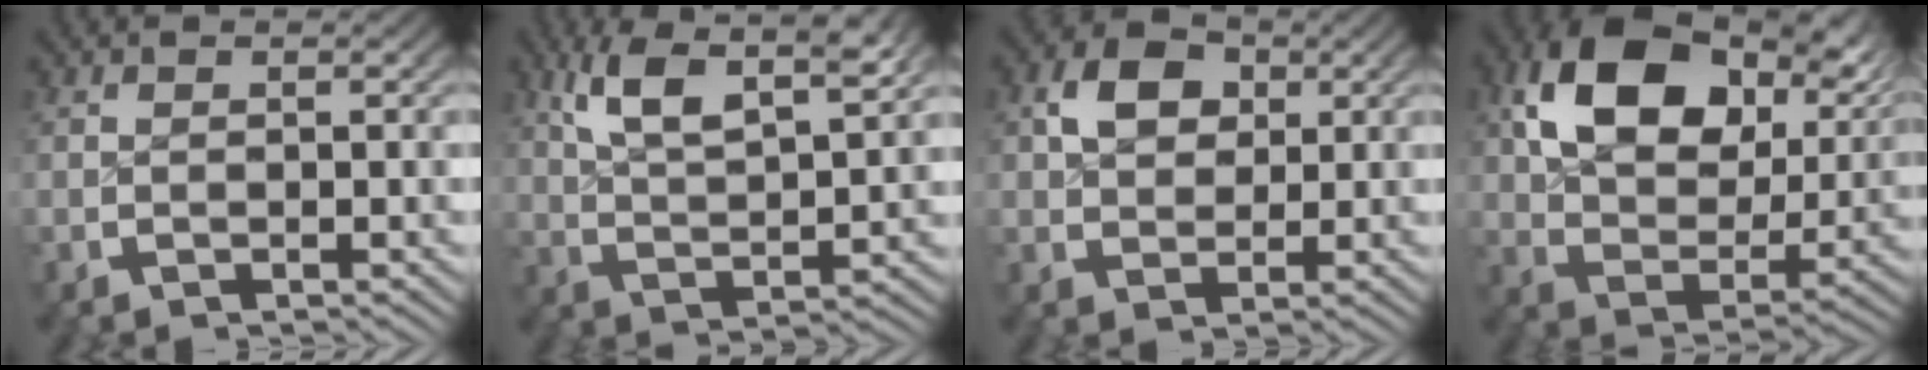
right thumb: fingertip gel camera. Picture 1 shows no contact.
{"total": 8.0, "force": [3.8, 4.0, 5.8], "torque": [-0.111, -0.004, 0.069]}
{"total": 5.0, "force": [1.6, 3.6, 3.1], "torque": [-0.051, -0.006, 0.032]}
{"total": 14.0, "force": [4.3, 8.5, 10.3], "torque": [-0.187, -0.017, 0.080]}